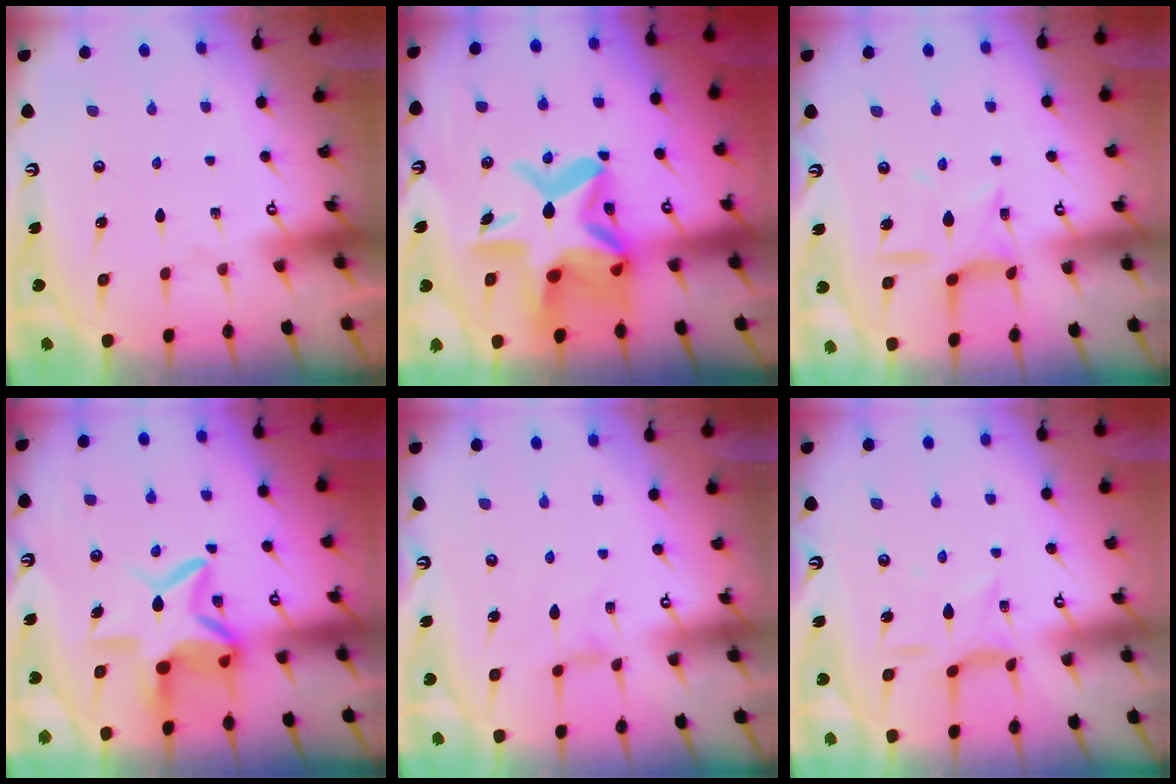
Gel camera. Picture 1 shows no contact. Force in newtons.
{"total": 19.4, "press": 19.3, "slide": 2.4}
{"total": 10.3, "press": 10.2, "slide": 0.7}
{"total": 11.1, "press": 11.1, "slide": 1.1}
{"total": 1.4, "press": 1.3, "slide": 0.4}
{"total": 4.8, "press": 4.8, "slide": 0.3}